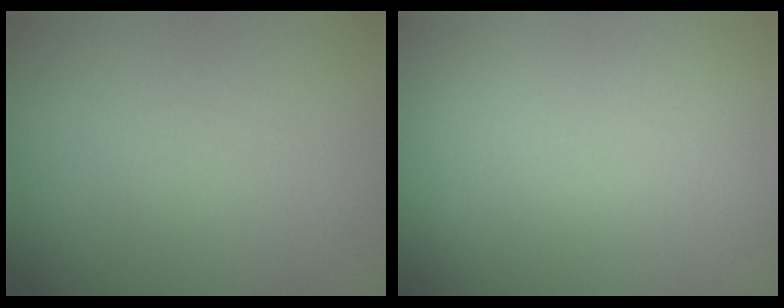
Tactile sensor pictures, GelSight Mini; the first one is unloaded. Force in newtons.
{"total": 0.5, "press": 0.5, "slide": 0.0}